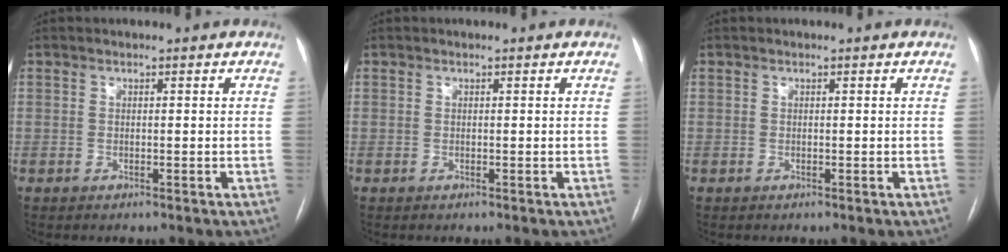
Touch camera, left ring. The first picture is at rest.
{"total": 0.0}
{"total": 0.0}